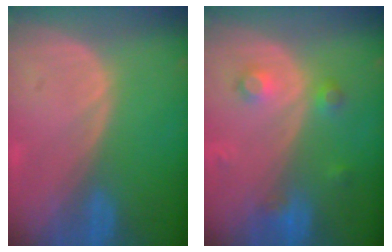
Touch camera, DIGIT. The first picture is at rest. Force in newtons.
{"total": 3.8, "press": 3.3, "slide": 1.7}